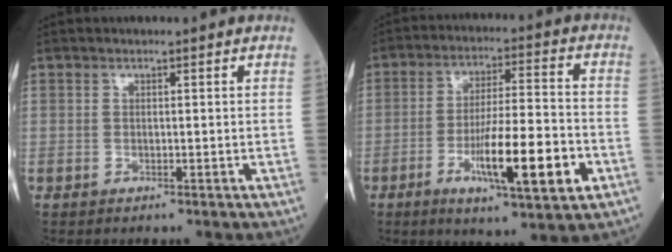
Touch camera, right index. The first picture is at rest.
{"total": 14.1, "force": [-4.9, 1.5, 13.2], "torque": [-0.224, -0.012, -0.077]}